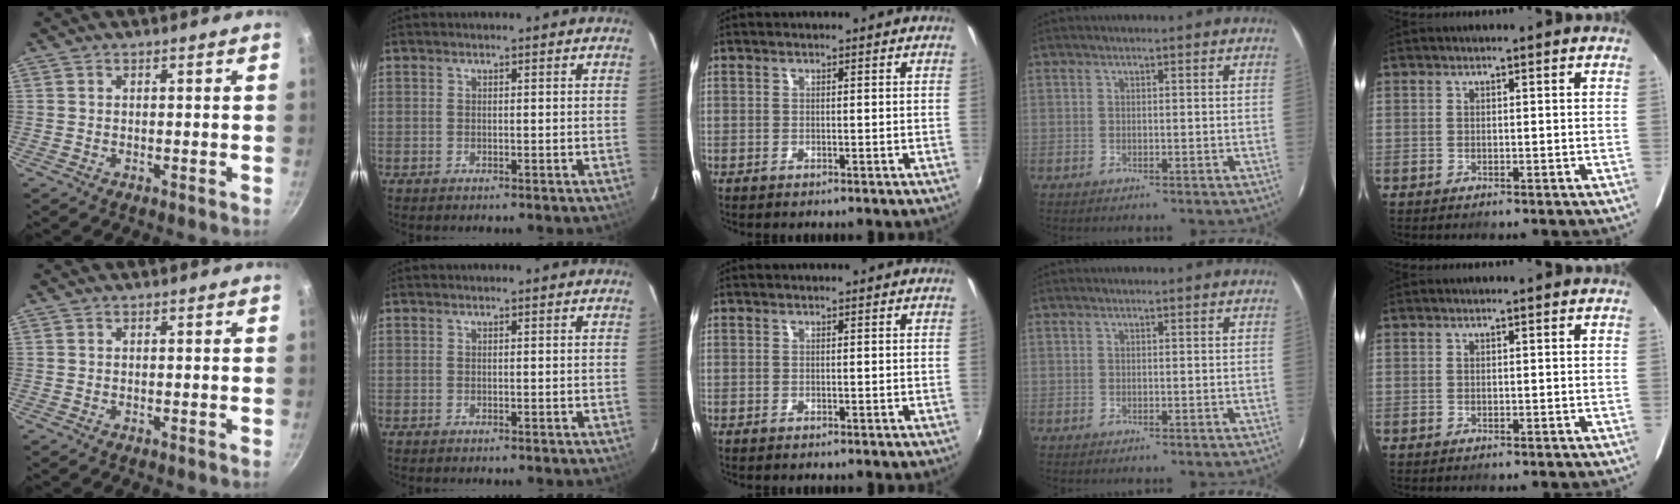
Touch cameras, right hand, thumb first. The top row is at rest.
{}